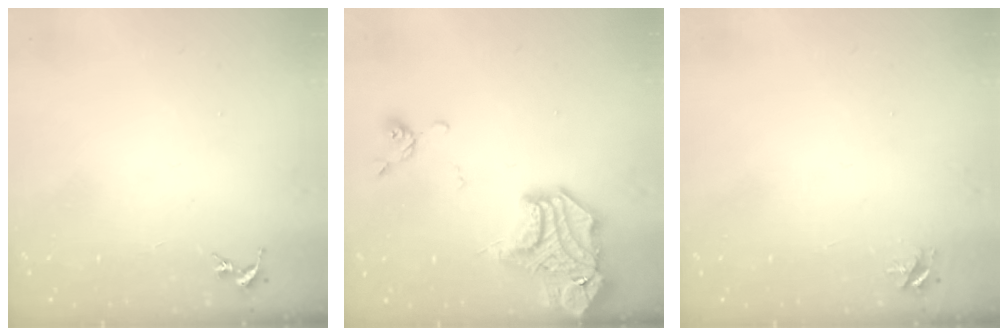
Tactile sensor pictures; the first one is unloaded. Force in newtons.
{"total": 18.9, "press": 18.7, "slide": 2.7}
{"total": 4.2, "press": 4.1, "slide": 0.5}